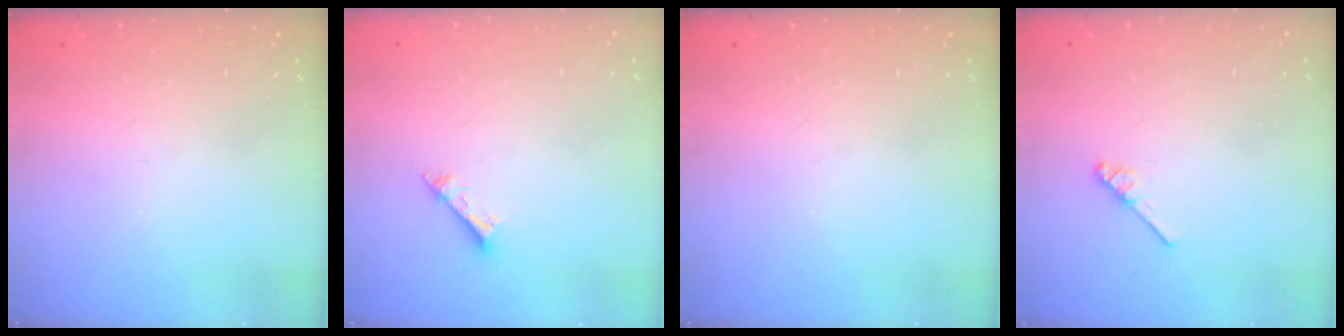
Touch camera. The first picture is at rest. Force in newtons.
{"total": 2.2, "press": 2.1, "slide": 0.4}
{"total": 0.0}
{"total": 3.7, "press": 3.7, "slide": 0.4}